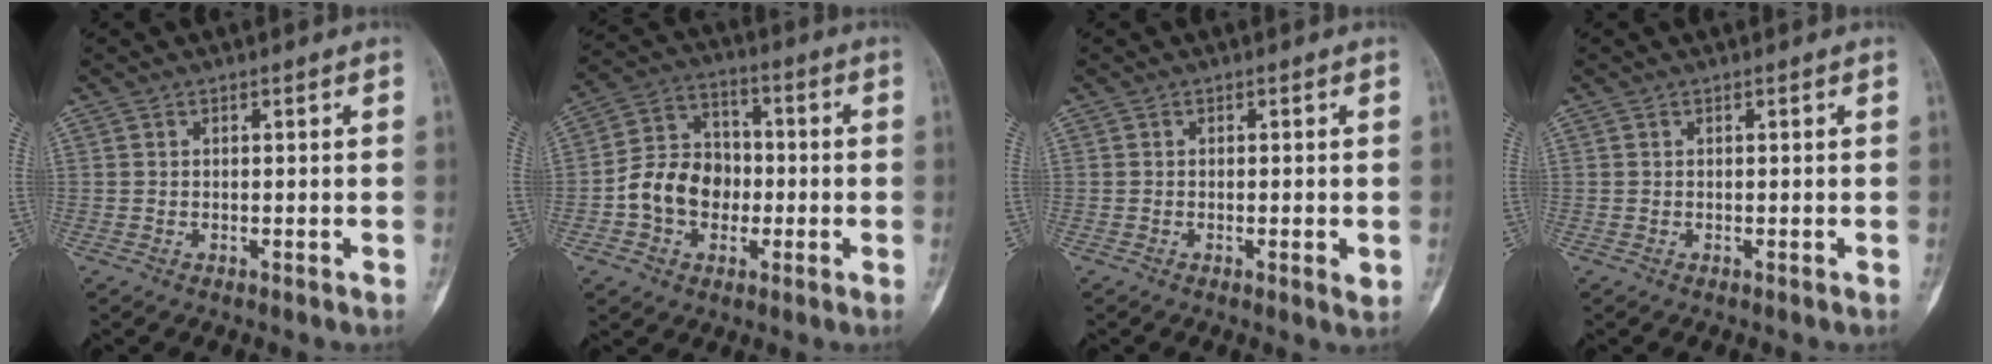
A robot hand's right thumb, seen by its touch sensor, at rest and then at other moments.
{"total": 11.6, "force": [-2.3, 9.3, 6.6], "torque": [-0.090, 0.038, -0.048]}
{"total": 2.2, "force": [-0.4, 0.5, 2.1], "torque": [-0.033, -0.006, -0.007]}
{"total": 0.0}